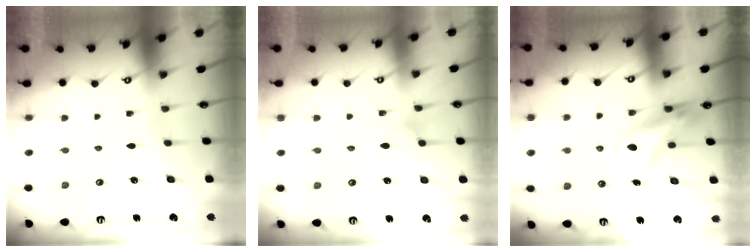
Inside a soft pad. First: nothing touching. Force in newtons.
{"total": 6.6, "press": 6.6, "slide": 0.3}
{"total": 8.5, "press": 8.5, "slide": 0.4}